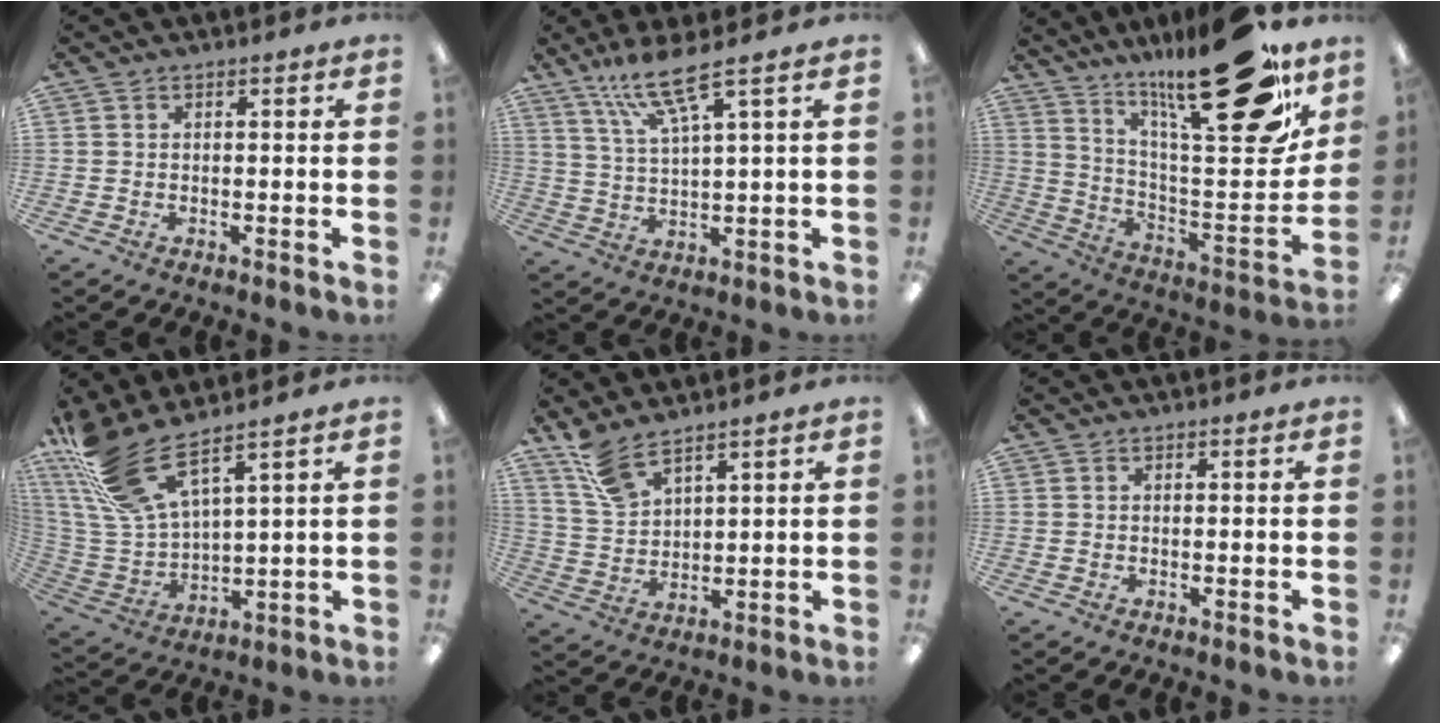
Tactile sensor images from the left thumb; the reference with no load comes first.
{"total": 10.6, "force": [7.4, 1.6, 7.4], "torque": [-0.159, -0.024, 0.134]}
{"total": 28.8, "force": [20.2, 7.8, 19.1], "torque": [-0.261, -0.129, 0.322]}
{"total": 16.5, "force": [11.3, 5.4, 10.7], "torque": [-0.251, -0.060, 0.203]}
{"total": 8.3, "force": [6.8, 2.9, 3.7], "torque": [-0.084, -0.029, 0.129]}
{"total": 0.0}